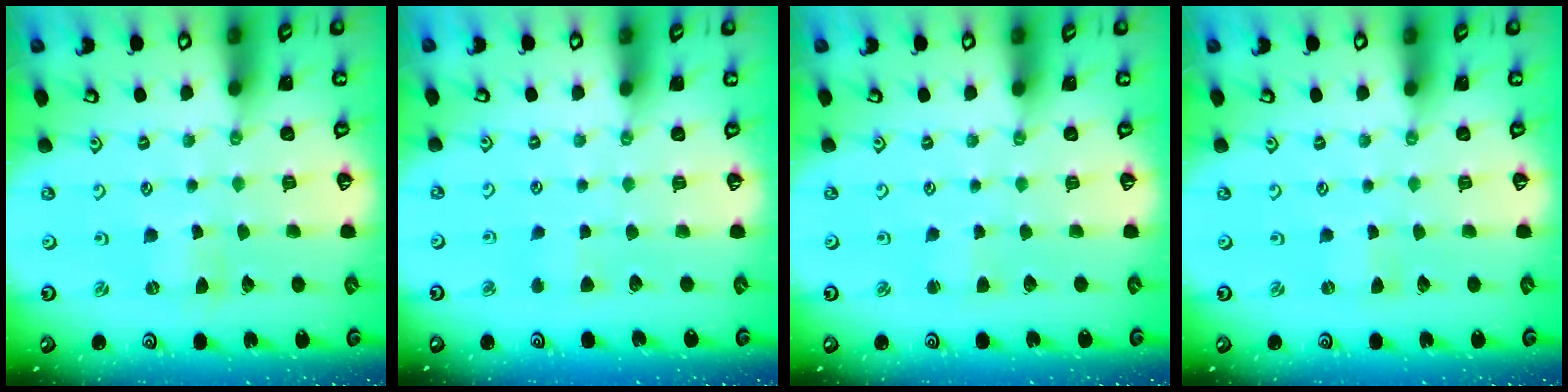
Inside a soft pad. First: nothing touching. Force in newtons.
{"total": 2.8, "press": 2.7, "slide": 0.7}
{"total": 1.6, "press": 1.6, "slide": 0.2}
{"total": 0.0}